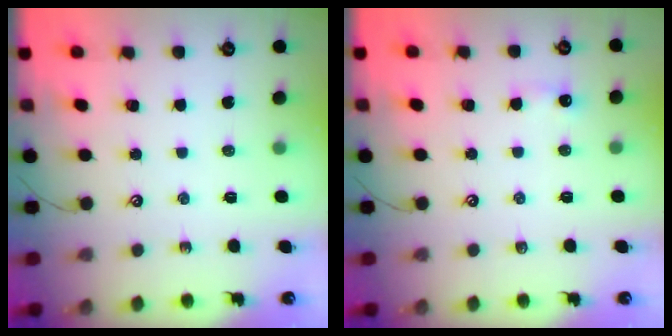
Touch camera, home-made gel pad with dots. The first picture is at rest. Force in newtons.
{"total": 2.6, "press": 2.6, "slide": 0.4}